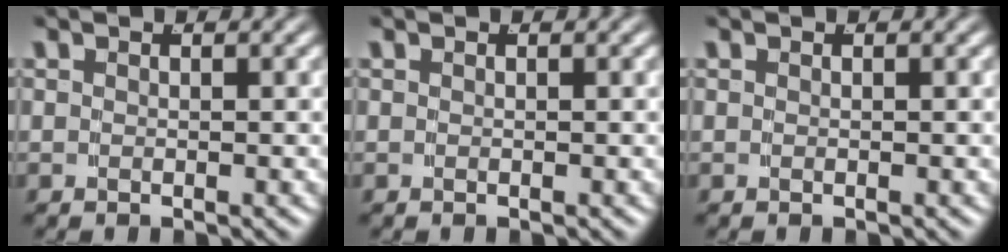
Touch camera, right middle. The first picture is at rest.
{"total": 0.0}
{"total": 0.0}